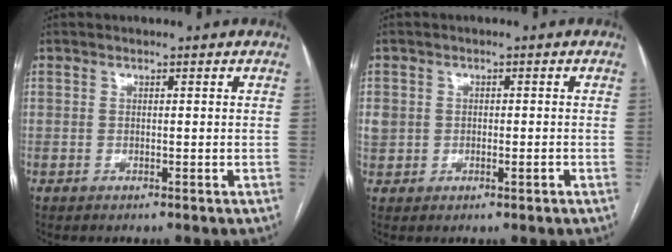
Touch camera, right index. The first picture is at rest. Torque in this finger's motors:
{"motor_torque": [0.00, 0.08, 0.10, 0.00]}